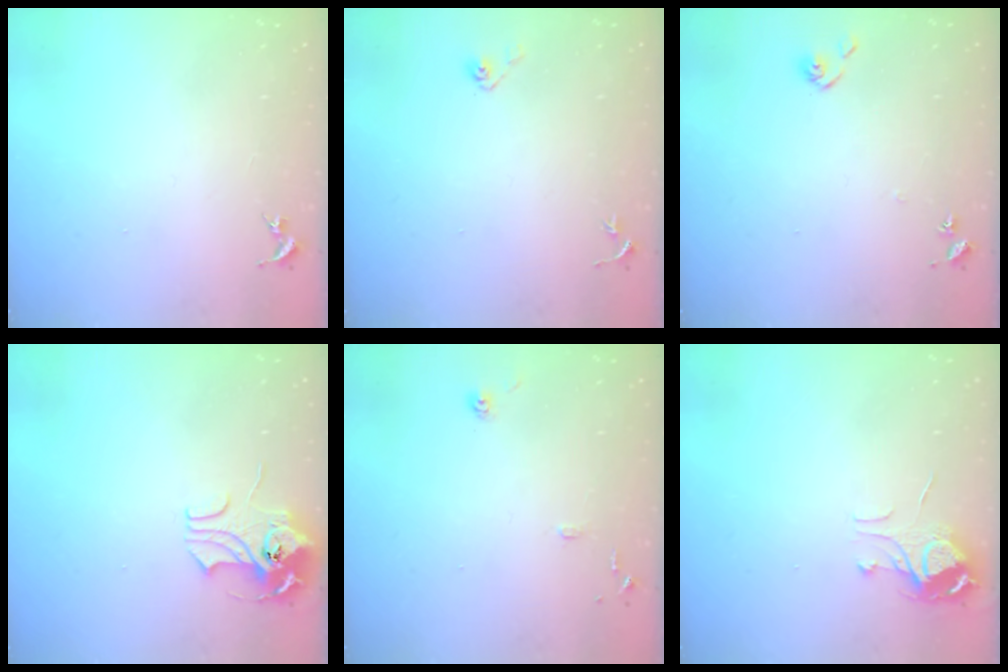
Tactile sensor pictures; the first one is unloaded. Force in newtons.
{"total": 3.6, "press": 3.3, "slide": 1.5}
{"total": 6.0, "press": 6.0, "slide": 0.6}
{"total": 10.2, "press": 10.2, "slide": 1.1}
{"total": 8.8, "press": 8.8, "slide": 0.8}
{"total": 7.1, "press": 7.1, "slide": 0.5}